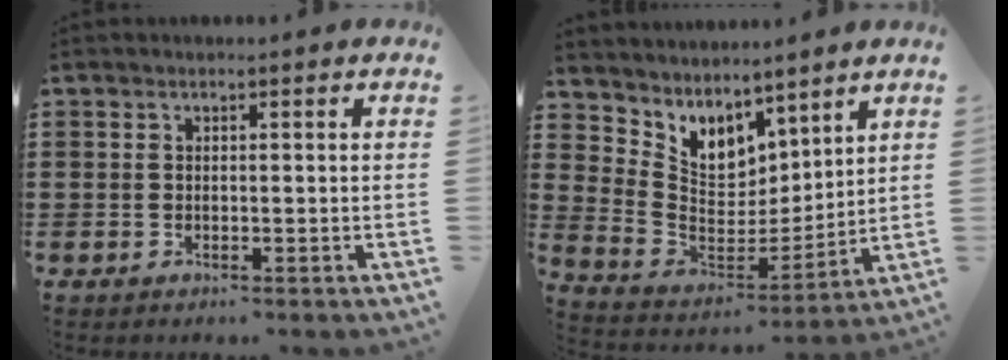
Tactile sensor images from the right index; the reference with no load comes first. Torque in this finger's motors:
{"motor_torque": [0.10, 0.73, 0.17, 0.02]}